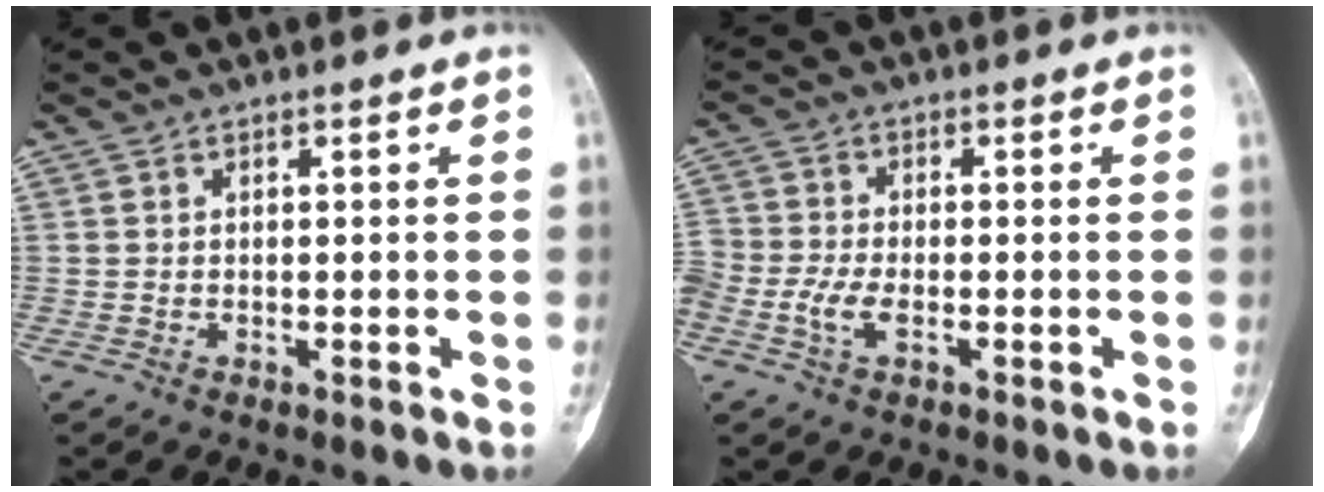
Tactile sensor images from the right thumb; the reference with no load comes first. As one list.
[{"total": 5.7, "force": [-2.2, 3.1, 4.3], "torque": [-0.104, 0.011, -0.047]}]